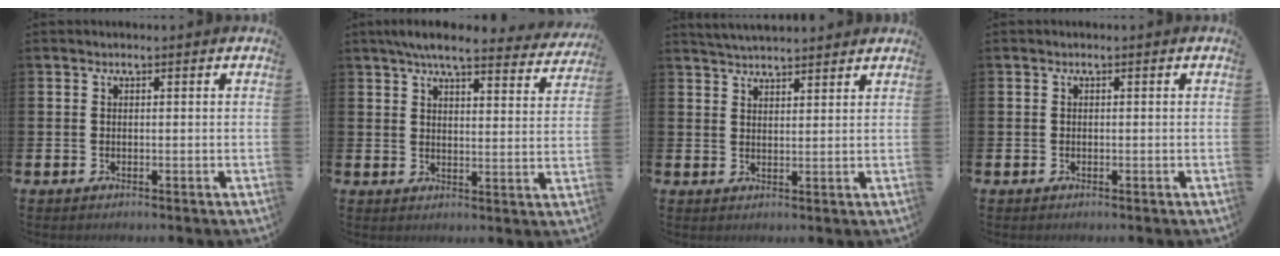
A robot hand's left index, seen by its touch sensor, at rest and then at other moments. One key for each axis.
{"total": 6.5, "fx": 5.9, "fy": 0.9, "fz": 2.4, "tx": -0.051, "ty": -0.031, "tz": 0.102}
{"total": 3.8, "fx": 3.7, "fy": 0.3, "fz": 0.3, "tx": -0.012, "ty": -0.016, "tz": 0.069}
{"total": 0.0}